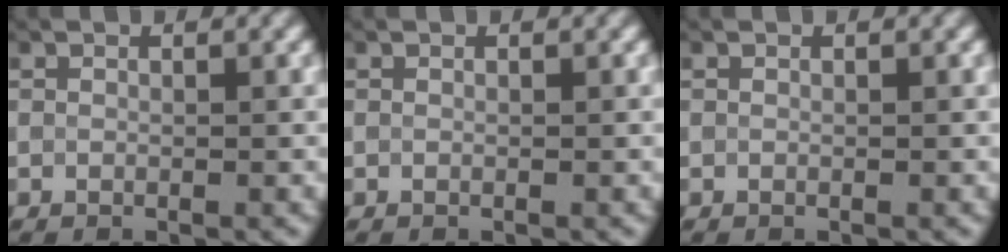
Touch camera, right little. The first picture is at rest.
{"total": 0.0}
{"total": 0.0}